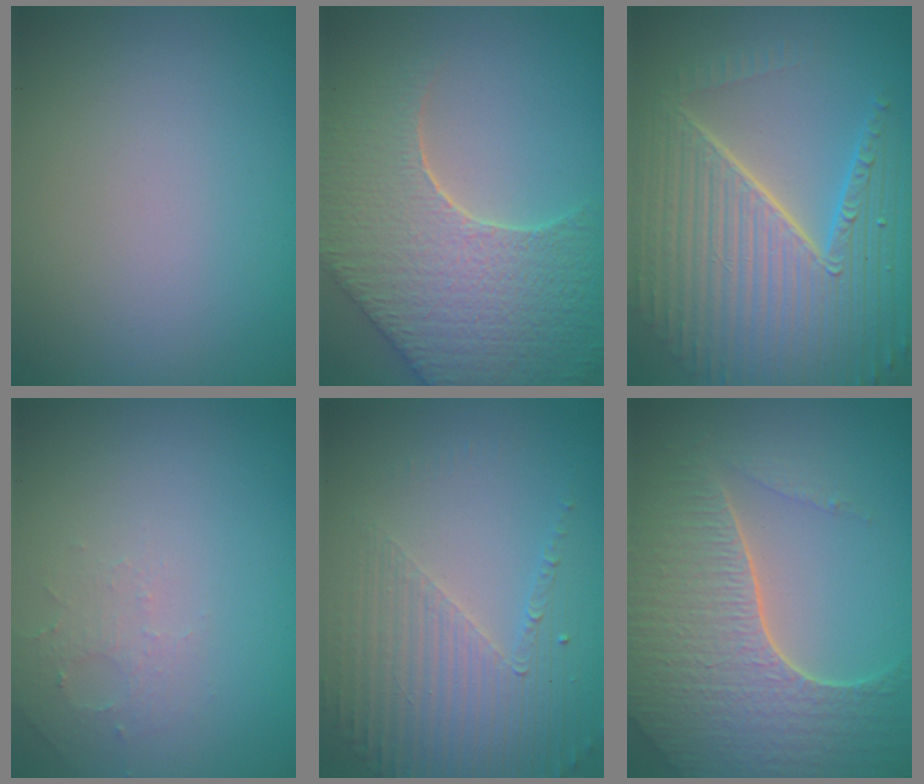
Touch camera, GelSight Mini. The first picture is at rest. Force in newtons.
{"total": 8.8, "press": 6.3, "slide": 6.2}
{"total": 10.0, "press": 6.3, "slide": 7.8}
{"total": 1.6, "press": 1.5, "slide": 0.4}
{"total": 4.5, "press": 3.2, "slide": 3.2}
{"total": 7.0, "press": 5.0, "slide": 4.9}